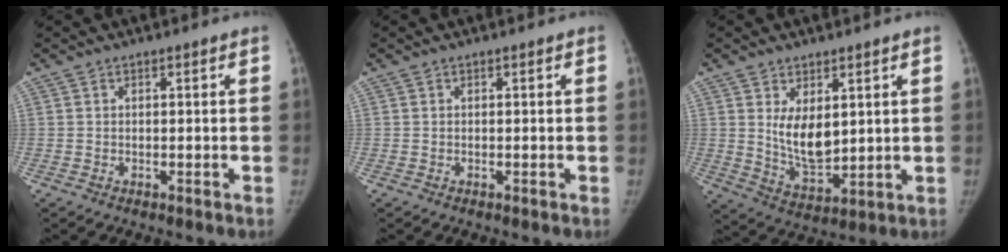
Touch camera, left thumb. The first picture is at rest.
{"total": 0.0}
{"total": 8.7, "force": [2.3, 4.8, 6.8], "torque": [-0.092, -0.031, 0.059]}